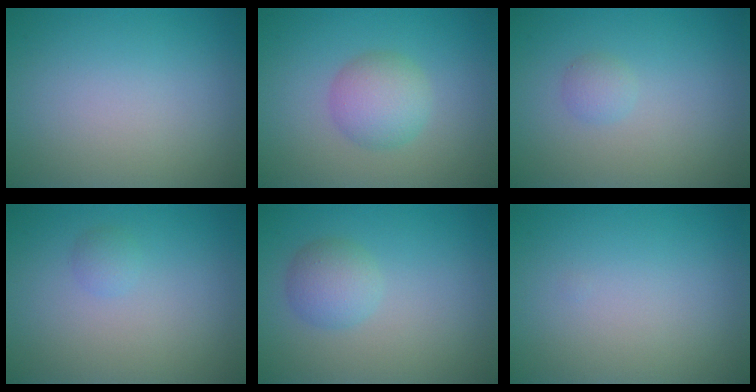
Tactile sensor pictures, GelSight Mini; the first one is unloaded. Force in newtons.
{"total": 3.3, "press": 3.3, "slide": 0.1}
{"total": 1.0, "press": 1.0, "slide": 0.1}
{"total": 0.9, "press": 0.8, "slide": 0.0}
{"total": 2.5, "press": 2.5, "slide": 0.1}
{"total": 0.0}